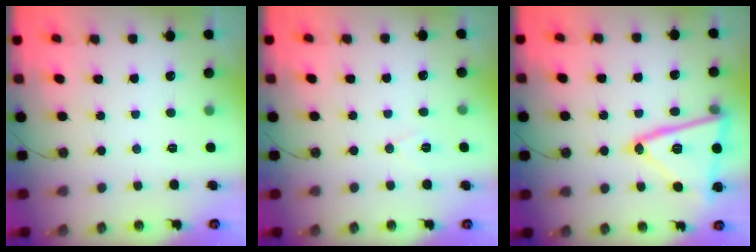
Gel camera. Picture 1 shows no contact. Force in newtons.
{"total": 6.1, "press": 4.1, "slide": 4.6}
{"total": 19.8, "press": 19.7, "slide": 2.3}